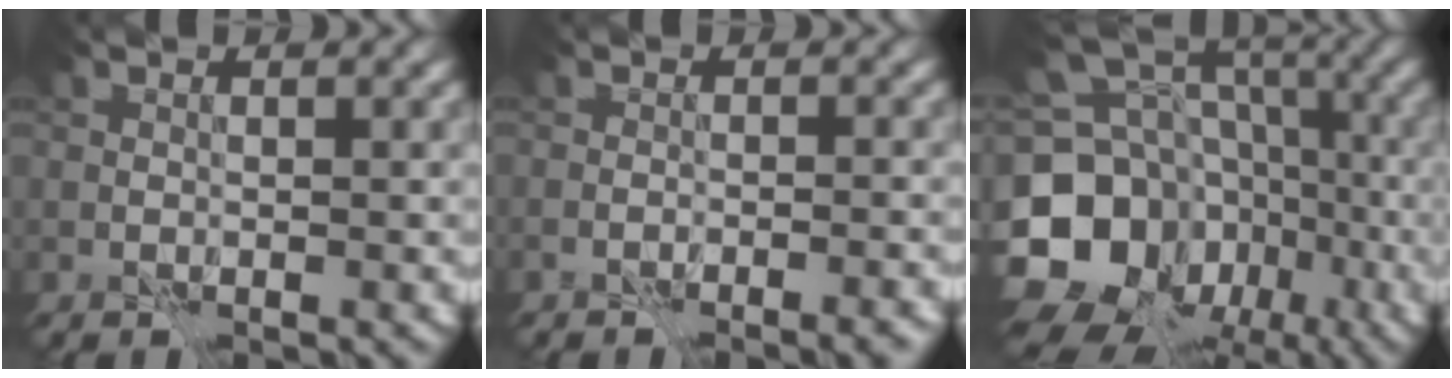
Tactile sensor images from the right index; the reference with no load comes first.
{"total": 2.9, "force": [-2.5, 0.4, 1.5], "torque": [-0.026, 0.001, -0.038]}
{"total": 16.5, "force": [-5.5, 13.8, 7.1], "torque": [-0.173, -0.009, -0.084]}